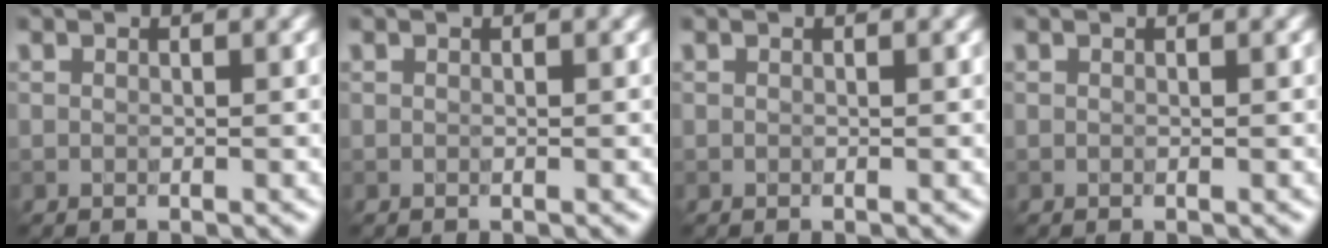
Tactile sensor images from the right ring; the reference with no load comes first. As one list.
[{"total": 0.0}, {"total": 0.0}, {"total": 0.0}]